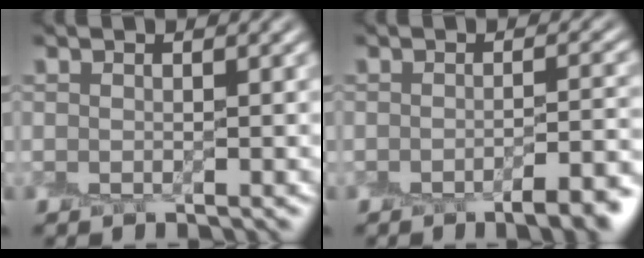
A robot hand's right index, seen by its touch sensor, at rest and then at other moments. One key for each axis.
{"total": 5.1, "fx": -3.3, "fy": 1.3, "fz": 3.6, "tx": -0.041, "ty": -0.005, "tz": -0.045}